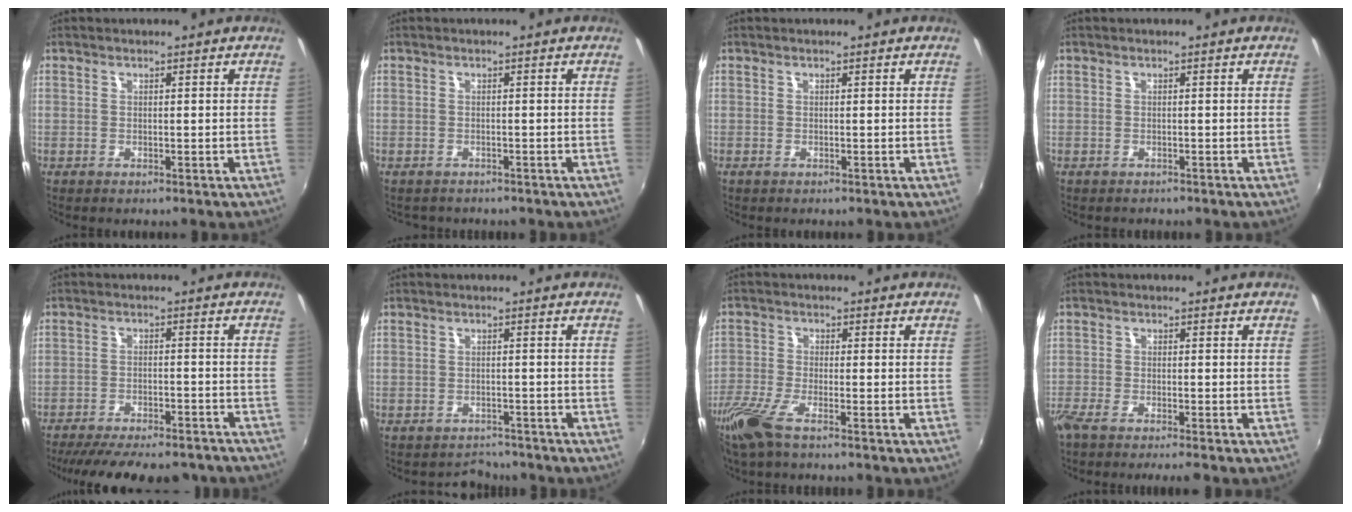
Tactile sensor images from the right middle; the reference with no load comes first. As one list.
[{"total": 1.9, "force": [-1.7, 0.7, 0.3], "torque": [-0.011, -0.007, -0.023]}, {"total": 0.0}, {"total": 0.7, "force": [-0.7, 0.3, 0.0], "torque": [-0.005, 0.001, -0.008]}, {"total": 20.9, "force": [-17.8, 5.6, 9.6], "torque": [-0.191, -0.021, -0.236]}, {"total": 3.2, "force": [-2.9, 1.2, -0.4], "torque": [-0.002, 0.006, -0.048]}, {"total": 8.4, "force": [-6.0, 1.6, 5.7], "torque": [-0.142, -0.029, -0.122]}, {"total": 5.1, "force": [-4.4, 0.1, 2.6], "torque": [-0.069, -0.020, -0.082]}]